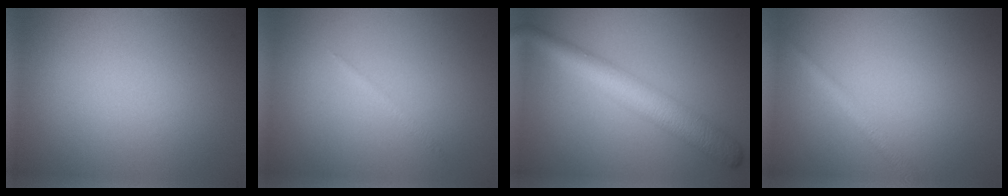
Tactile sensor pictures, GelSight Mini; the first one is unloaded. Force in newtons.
{"total": 0.6, "press": 0.6, "slide": 0.0}
{"total": 5.6, "press": 5.6, "slide": 0.1}
{"total": 1.6, "press": 1.6, "slide": 0.0}